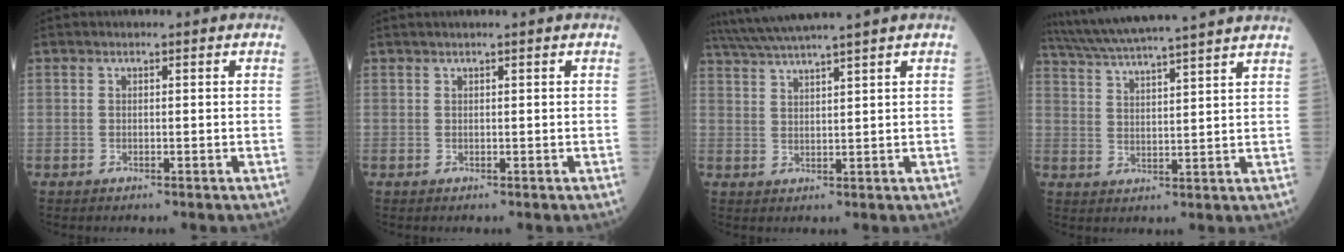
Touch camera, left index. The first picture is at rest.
{"total": 1.2, "force": [1.0, -0.4, 0.5], "torque": [-0.008, 0.014, 0.025]}
{"total": 9.0, "force": [7.8, -1.9, 4.2], "torque": [-0.075, 0.020, 0.126]}
{"total": 17.9, "force": [16.0, -1.0, 8.0], "torque": [-0.150, 0.011, 0.233]}